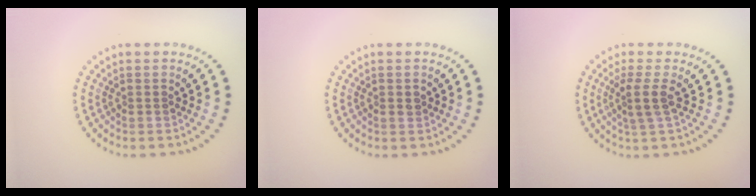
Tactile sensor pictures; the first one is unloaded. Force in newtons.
{"total": 0.7, "press": 0.7, "slide": 0.0}
{"total": 2.2, "press": 1.6, "slide": 1.5}